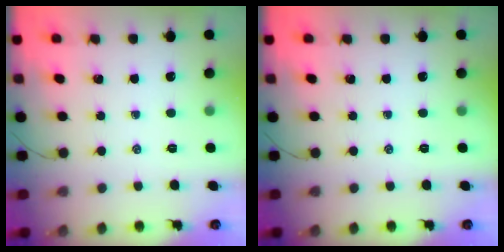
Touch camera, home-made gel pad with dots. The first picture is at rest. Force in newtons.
{"total": 0.0}